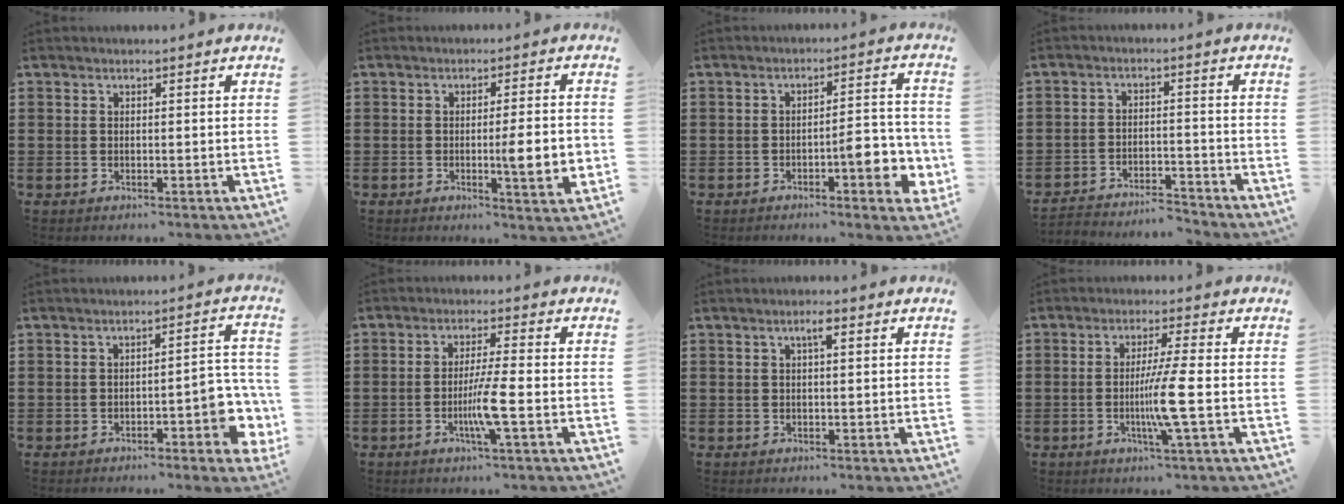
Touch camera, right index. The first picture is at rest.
{"total": 7.0, "force": [-1.0, 0.9, 6.9], "torque": [-0.095, -0.012, -0.019]}
{"total": 6.0, "force": [-2.2, 1.5, 5.4], "torque": [-0.072, -0.004, -0.040]}
{"total": 4.4, "force": [-4.3, 0.4, 0.0], "torque": [-0.007, 0.004, -0.092]}
{"total": 4.6, "force": [-2.2, 1.5, 3.8], "torque": [-0.049, 0.000, -0.042]}
{"total": 5.9, "force": [-1.8, -0.3, 5.6], "torque": [-0.108, -0.017, -0.037]}
{"total": 1.9, "force": [0.7, 0.3, 1.7], "torque": [-0.035, 0.005, 0.010]}
{"total": 7.1, "force": [-1.4, -1.0, 6.9], "torque": [-0.130, -0.022, -0.033]}